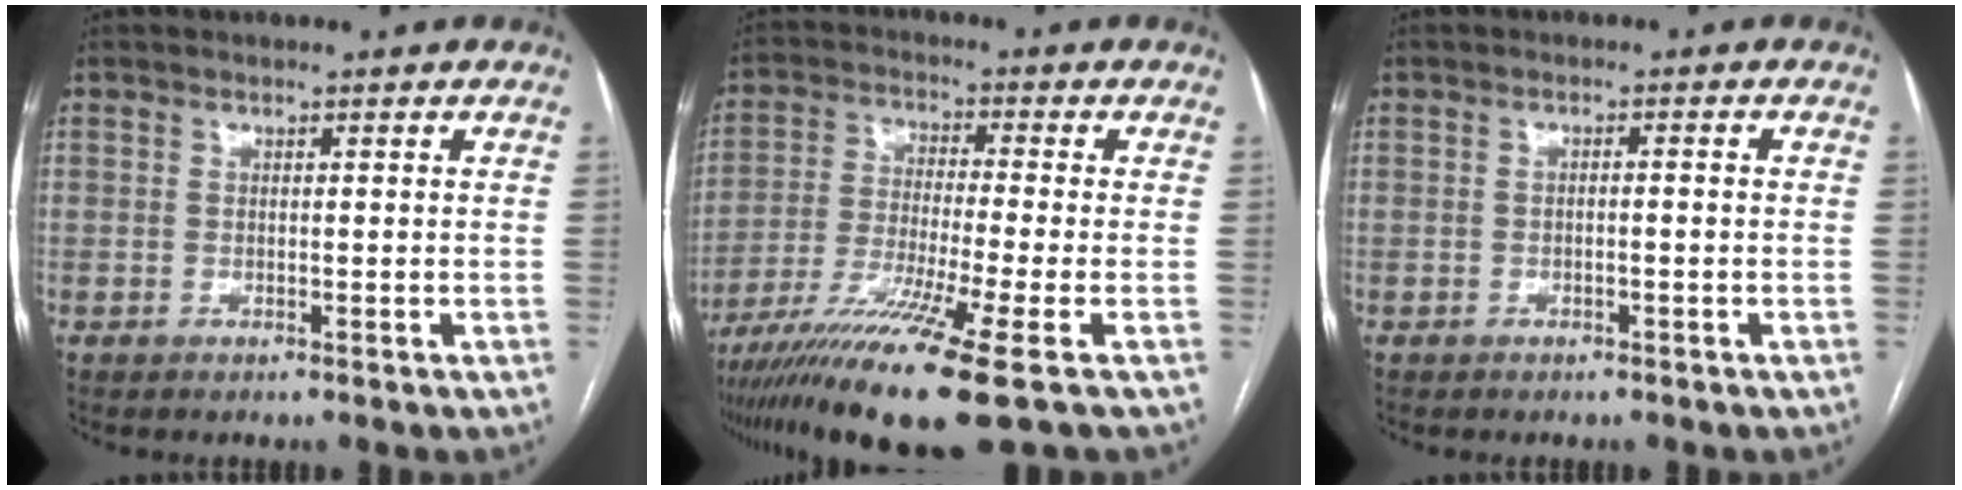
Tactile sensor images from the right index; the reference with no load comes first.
{"total": 13.9, "force": [-9.1, -1.7, 10.3], "torque": [-0.205, -0.043, -0.161]}
{"total": 1.2, "force": [-0.4, 0.2, 1.2], "torque": [-0.020, 0.003, -0.006]}